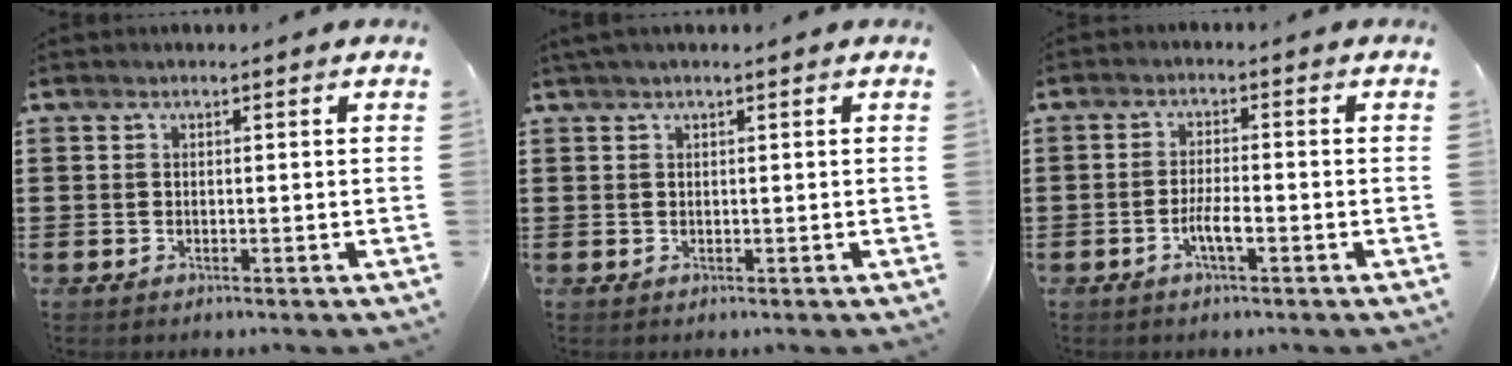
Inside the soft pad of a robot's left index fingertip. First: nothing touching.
{"total": 0.8, "force": [0.4, 0.0, 0.7], "torque": [-0.014, -0.001, 0.008]}
{"total": 3.4, "force": [-1.5, 0.7, 3.0], "torque": [-0.058, 0.000, -0.028]}